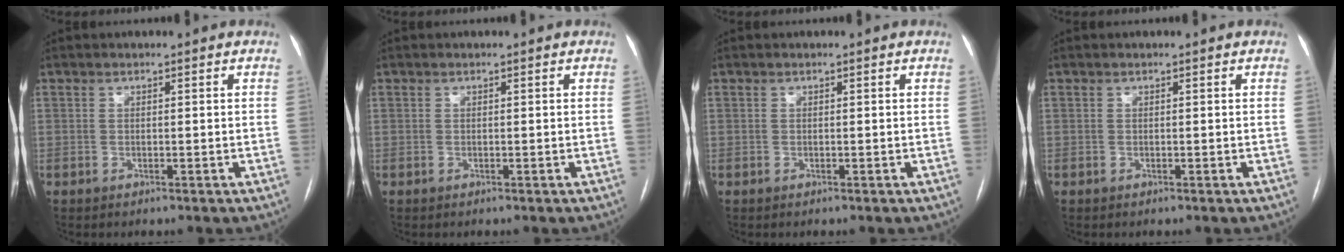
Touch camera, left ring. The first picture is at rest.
{"total": 0.0}
{"total": 0.0}
{"total": 0.0}